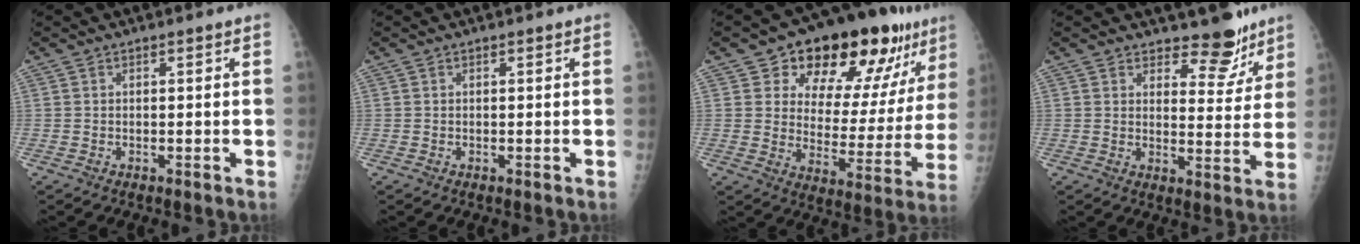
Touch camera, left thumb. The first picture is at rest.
{"total": 0.0}
{"total": 22.1, "force": [13.6, 10.5, 13.9], "torque": [-0.151, -0.049, 0.200]}
{"total": 8.0, "force": [6.7, 3.6, 2.5], "torque": [0.003, -0.054, 0.093]}